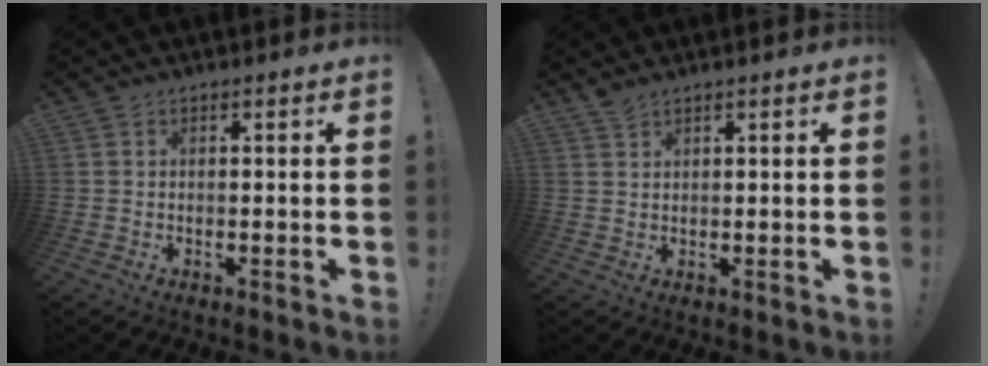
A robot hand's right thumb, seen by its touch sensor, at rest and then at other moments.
{"total": 1.9, "force": [1.7, 0.5, 0.8], "torque": [-0.023, -0.003, 0.033]}